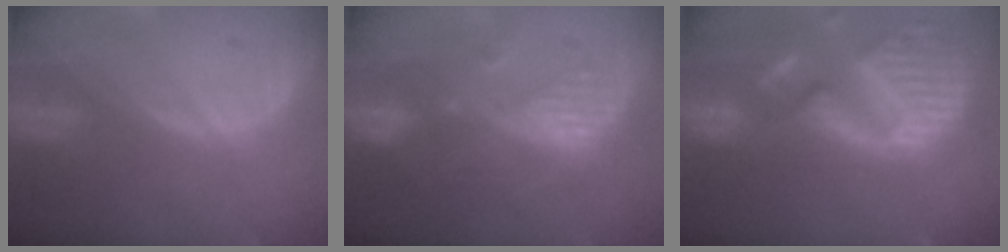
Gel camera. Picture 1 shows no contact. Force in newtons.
{"total": 8.9, "press": 7.7, "slide": 4.3}
{"total": 14.4, "press": 12.0, "slide": 7.9}